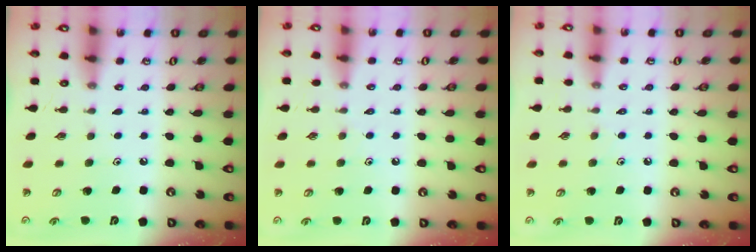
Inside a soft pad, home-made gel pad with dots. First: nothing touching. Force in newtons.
{"total": 4.6, "press": 4.6, "slide": 0.5}
{"total": 2.1, "press": 2.1, "slide": 0.4}